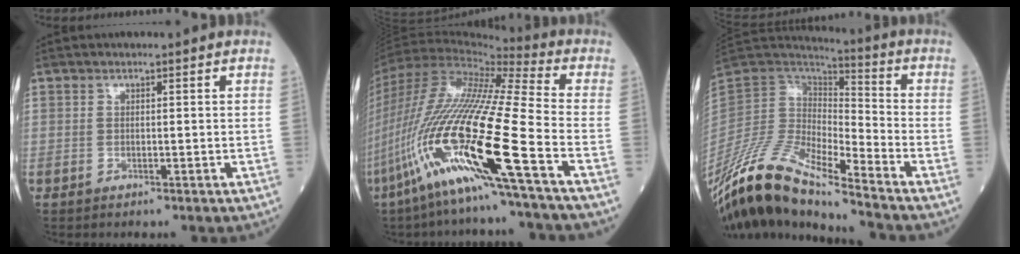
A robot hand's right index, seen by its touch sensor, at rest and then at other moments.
{"total": 24.8, "force": [-10.8, 0.2, 22.4], "torque": [-0.482, -0.053, -0.211]}
{"total": 19.0, "force": [-14.6, 2.6, 11.8], "torque": [-0.251, -0.007, -0.279]}